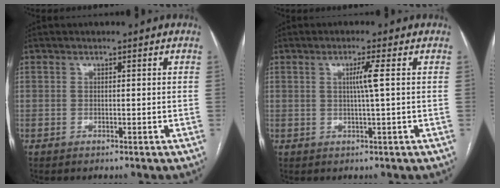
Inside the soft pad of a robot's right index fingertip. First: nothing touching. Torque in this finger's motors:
{"motor_torque": [0.18, -0.04, 0.07, 0.04]}